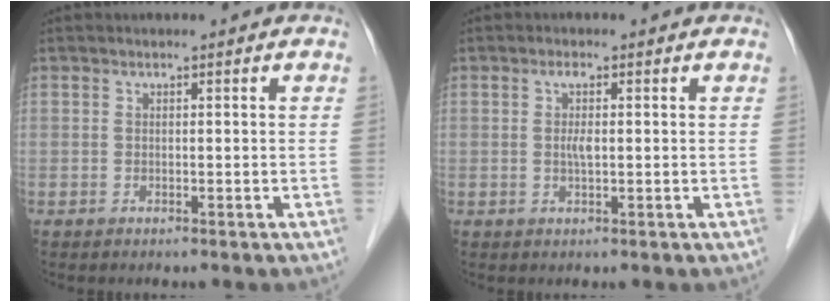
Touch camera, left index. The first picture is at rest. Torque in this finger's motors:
{"motor_torque": [0.44, 0.19, 0.06, 0.03]}